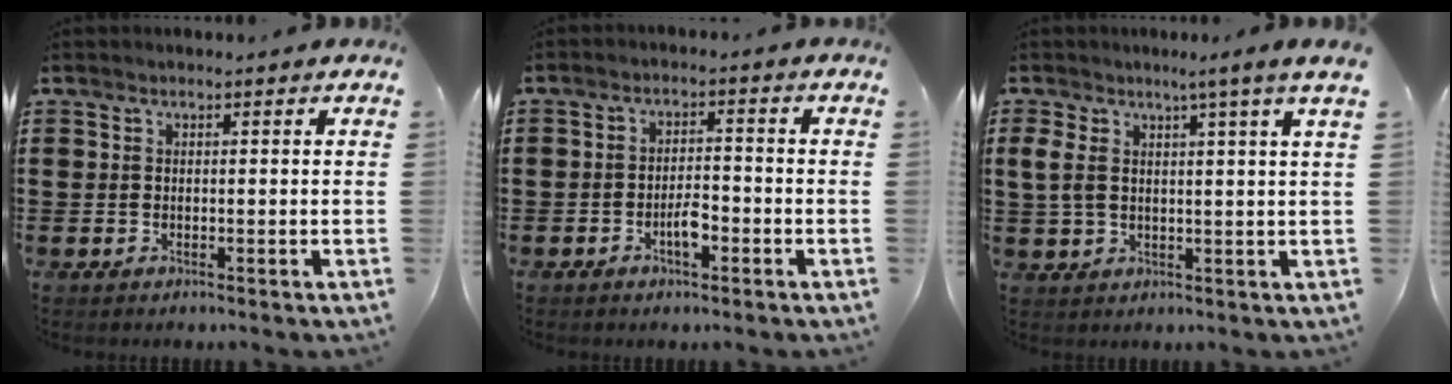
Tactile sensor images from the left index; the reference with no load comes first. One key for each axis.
{"total": 3.8, "fx": -1.7, "fy": 1.5, "fz": 3.0, "tx": -0.053, "ty": 0.007, "tz": -0.031}
{"total": 5.1, "fx": 2.6, "fy": 0.4, "fz": 4.4, "tx": -0.096, "ty": -0.001, "tz": 0.042}